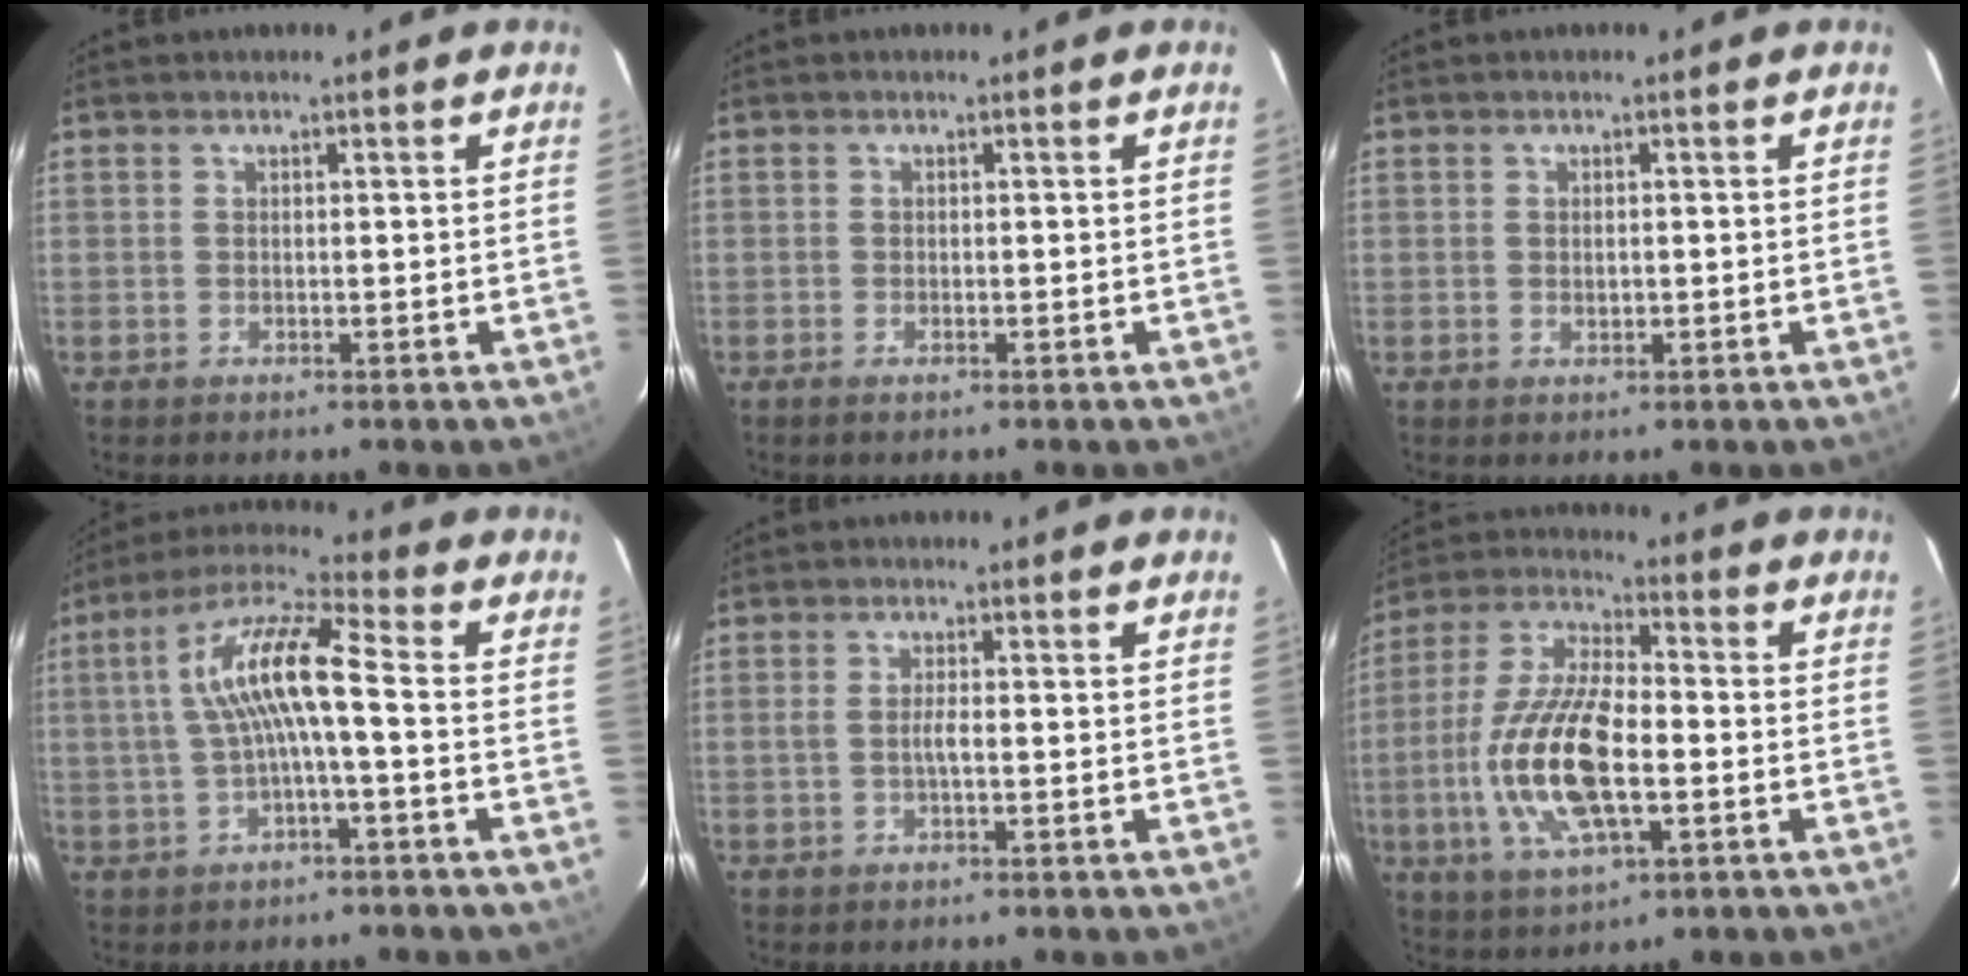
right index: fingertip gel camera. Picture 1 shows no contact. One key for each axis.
{"total": 0.8, "fx": -0.6, "fy": 0.3, "fz": 0.5, "tx": -0.009, "ty": -0.003, "tz": -0.011}
{"total": 1.1, "fx": 0.0, "fy": 0.8, "fz": 0.7, "tx": -0.012, "ty": 0.000, "tz": 0.001}
{"total": 10.7, "fx": -0.3, "fy": 1.7, "fz": 10.6, "tx": -0.213, "ty": 0.023, "tz": -0.007}
{"total": 1.8, "fx": -0.4, "fy": 0.0, "fz": 1.7, "tx": -0.034, "ty": 0.000, "tz": -0.009}
{"total": 16.9, "fx": -3.6, "fy": 6.4, "fz": 15.3, "tx": -0.320, "ty": -0.004, "tz": -0.070}